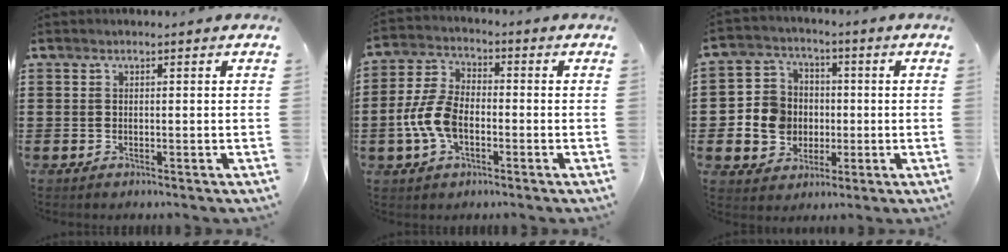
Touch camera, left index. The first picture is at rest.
{"total": 7.8, "force": [-2.1, 4.5, 6.0], "torque": [-0.159, -0.003, -0.049]}
{"total": 7.0, "force": [-0.8, 6.8, 1.4], "torque": [-0.058, 0.018, -0.011]}